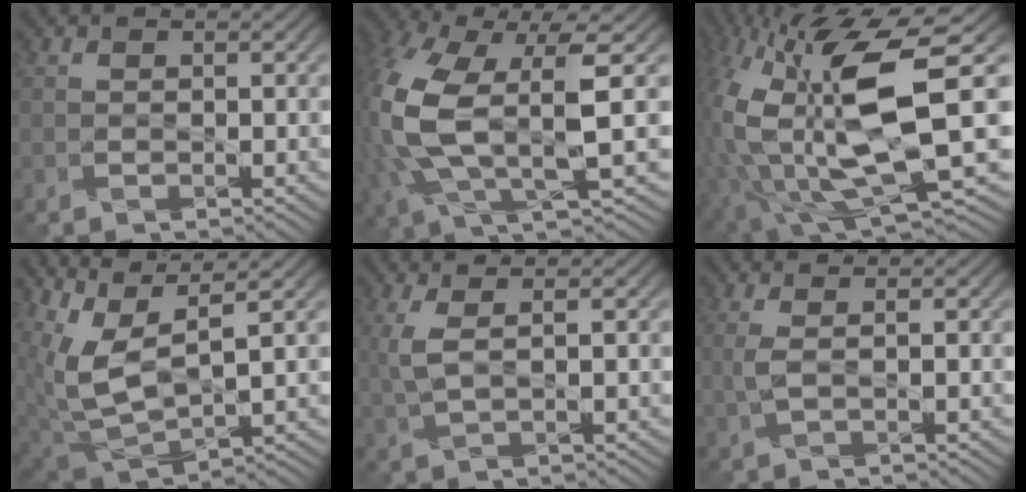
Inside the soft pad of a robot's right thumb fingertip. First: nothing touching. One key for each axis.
{"total": 13.7, "fx": 0.1, "fy": 5.9, "fz": 12.4, "tx": -0.316, "ty": -0.020, "tz": 0.008}
{"total": 14.8, "fx": 2.1, "fy": 5.0, "fz": 13.8, "tx": -0.304, "ty": -0.015, "tz": 0.054}
{"total": 9.8, "fx": 4.1, "fy": 3.7, "fz": 8.1, "tx": -0.213, "ty": 0.000, "tz": 0.089}
{"total": 3.0, "fx": 1.1, "fy": 0.7, "fz": 2.7, "tx": -0.078, "ty": 0.007, "tz": 0.023}
{"total": 1.7, "fx": 0.5, "fy": 0.1, "fz": 1.7, "tx": -0.041, "ty": 0.011, "tz": 0.008}